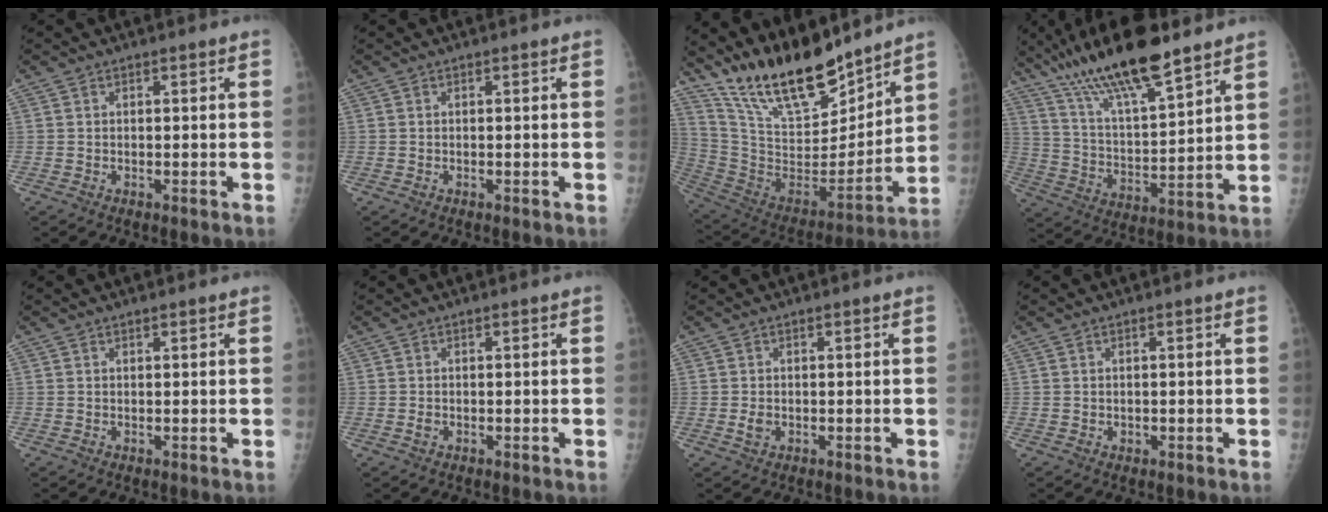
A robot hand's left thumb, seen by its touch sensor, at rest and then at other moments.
{"total": 0.0}
{"total": 22.1, "force": [18.1, 6.8, 10.6], "torque": [-0.152, -0.102, 0.330]}
{"total": 19.2, "force": [13.9, 4.1, 12.7], "torque": [-0.217, -0.051, 0.255]}
{"total": 0.6, "force": [0.5, 0.2, 0.2], "torque": [-0.006, -0.003, 0.008]}
{"total": 0.7, "force": [0.0, 0.5, 0.4], "torque": [-0.006, 0.000, 0.000]}
{"total": 1.5, "force": [-0.1, 1.1, 1.0], "torque": [-0.016, -0.001, 0.000]}
{"total": 0.6, "force": [0.3, 0.5, 0.3], "torque": [-0.001, -0.001, 0.004]}